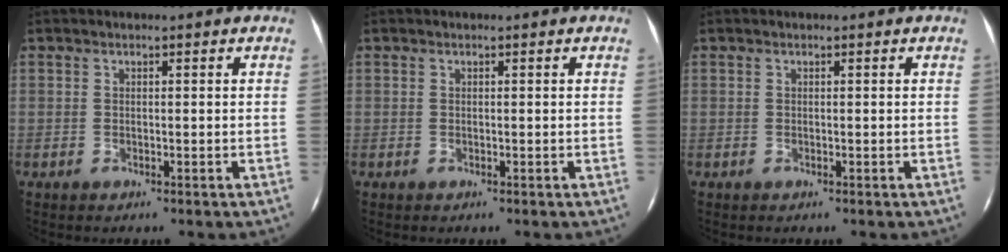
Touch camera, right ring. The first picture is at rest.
{"total": 0.0}
{"total": 0.0}